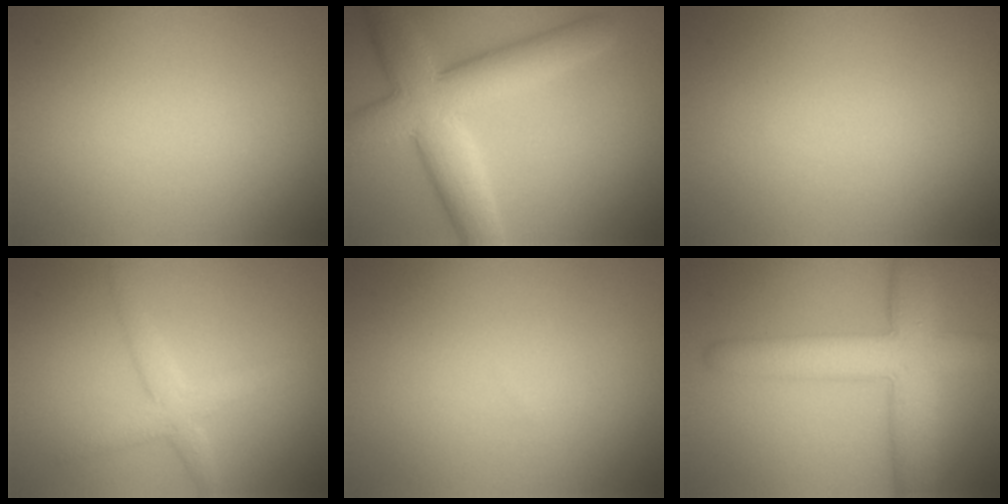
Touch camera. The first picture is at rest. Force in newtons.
{"total": 8.6, "press": 8.6, "slide": 0.4}
{"total": 0.0}
{"total": 2.6, "press": 2.6, "slide": 0.1}
{"total": 0.0}
{"total": 7.7, "press": 7.7, "slide": 0.2}